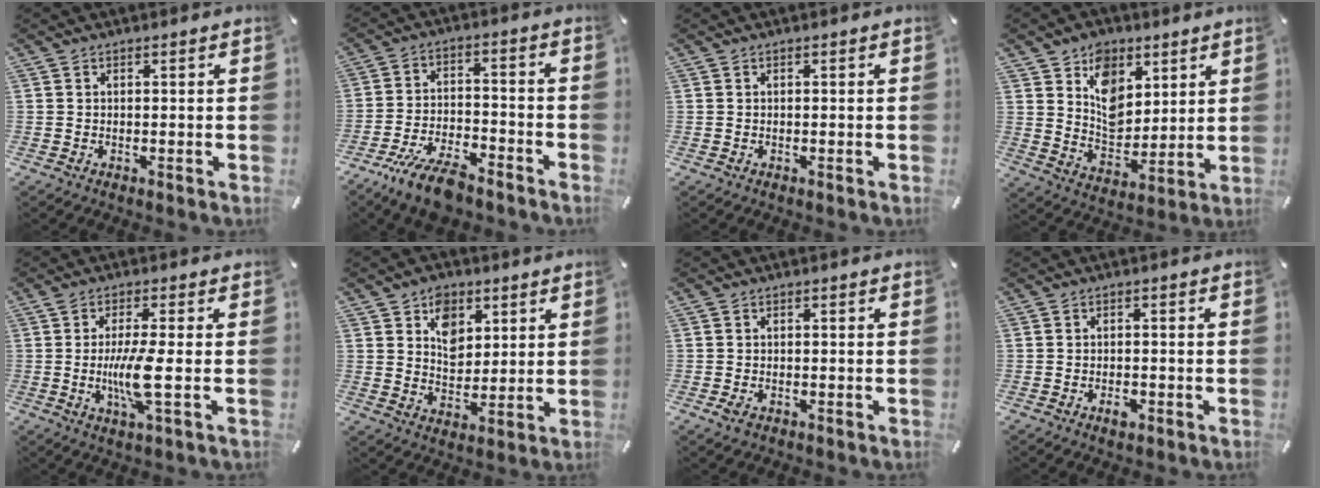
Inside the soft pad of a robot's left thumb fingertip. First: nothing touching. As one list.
[{"total": 10.8, "force": [-8.3, 3.6, 6.0], "torque": [-0.111, 0.044, -0.156]}, {"total": 0.0}, {"total": 10.9, "force": [5.7, 8.4, 4.0], "torque": [-0.061, -0.035, 0.108]}, {"total": 8.8, "force": [-0.8, 1.0, 8.7], "torque": [-0.176, -0.017, -0.021]}, {"total": 7.9, "force": [3.8, 6.1, 3.3], "torque": [-0.045, -0.012, 0.065]}, {"total": 1.6, "force": [-0.6, 1.0, 1.0], "torque": [-0.026, -0.003, -0.012]}, {"total": 2.5, "force": [-1.3, 1.5, 1.6], "torque": [-0.029, 0.006, -0.023]}]